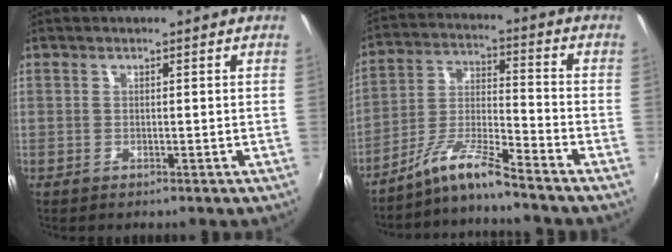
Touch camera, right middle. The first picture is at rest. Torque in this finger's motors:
{"motor_torque": [0.33, -0.53, -0.09, -0.01]}